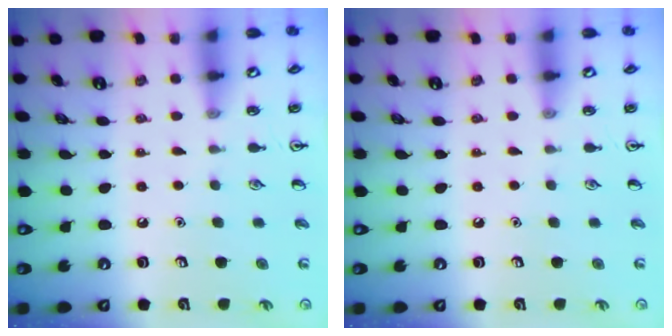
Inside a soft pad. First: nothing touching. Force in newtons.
{"total": 0.0}